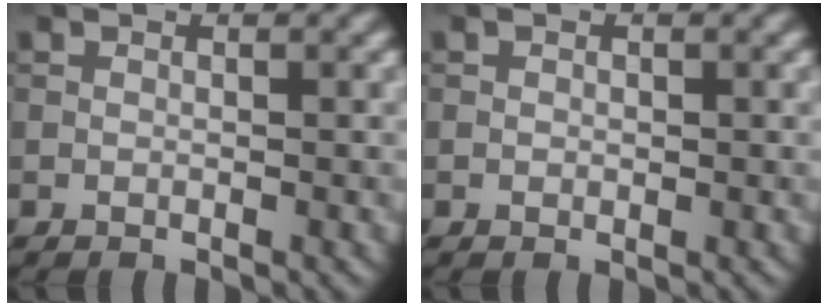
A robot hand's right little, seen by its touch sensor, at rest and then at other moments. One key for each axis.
{"total": 0.0}